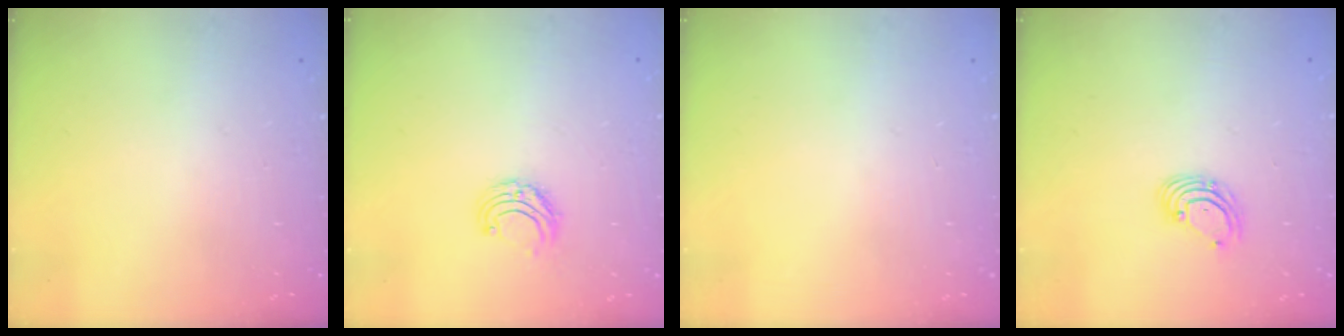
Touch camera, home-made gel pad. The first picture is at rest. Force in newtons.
{"total": 6.3, "press": 6.3, "slide": 0.5}
{"total": 0.0}
{"total": 2.6, "press": 2.6, "slide": 0.1}